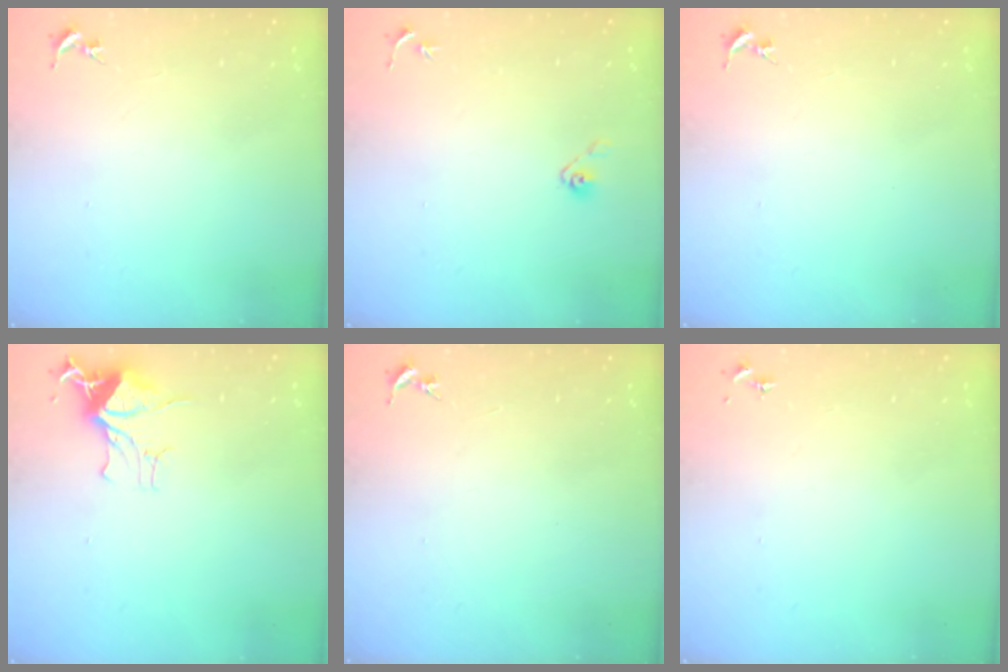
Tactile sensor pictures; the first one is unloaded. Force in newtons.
{"total": 4.0, "press": 3.4, "slide": 2.0}
{"total": 0.0}
{"total": 11.3, "press": 11.3, "slide": 0.9}
{"total": 0.0}
{"total": 0.0}